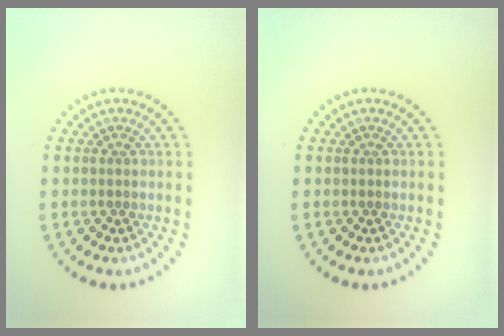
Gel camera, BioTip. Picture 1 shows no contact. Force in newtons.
{"total": 0.0}